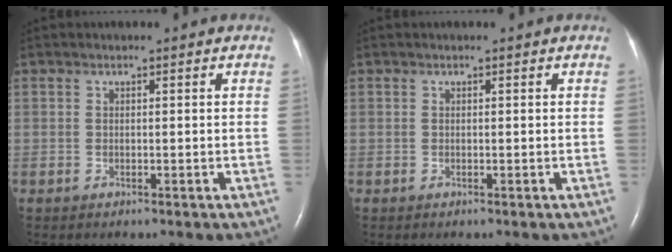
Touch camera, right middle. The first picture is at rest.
{"total": 0.0}